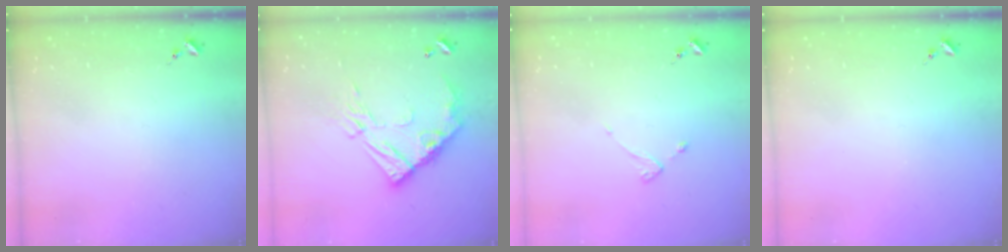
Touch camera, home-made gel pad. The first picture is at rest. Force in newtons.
{"total": 14.5, "press": 14.5, "slide": 1.1}
{"total": 2.2, "press": 2.1, "slide": 0.4}
{"total": 0.0}